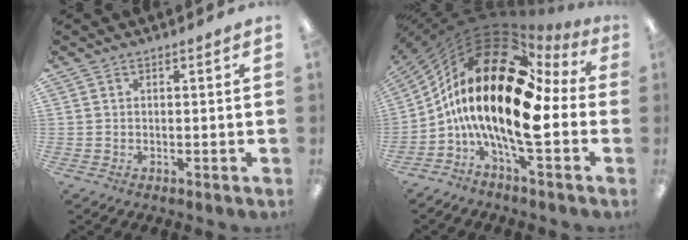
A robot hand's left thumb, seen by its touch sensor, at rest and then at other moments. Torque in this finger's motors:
{"motor_torque": [-0.20, 2.50, 1.58, -1.19, 0.99]}